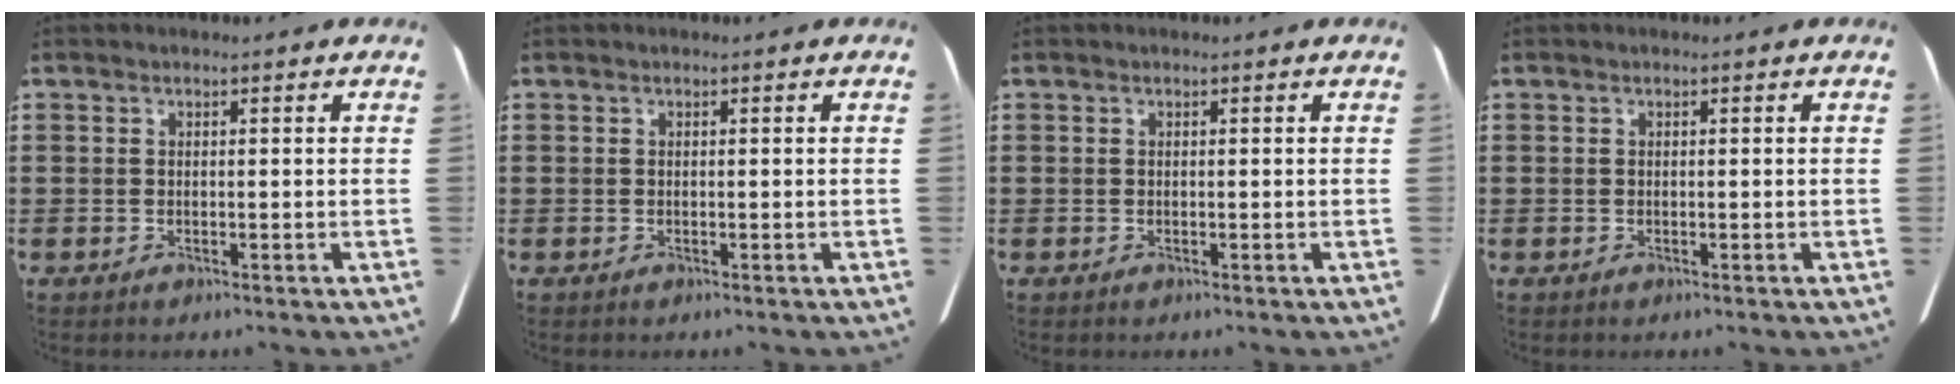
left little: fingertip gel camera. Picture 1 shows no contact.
{"total": 0.0}
{"total": 0.0}
{"total": 0.0}